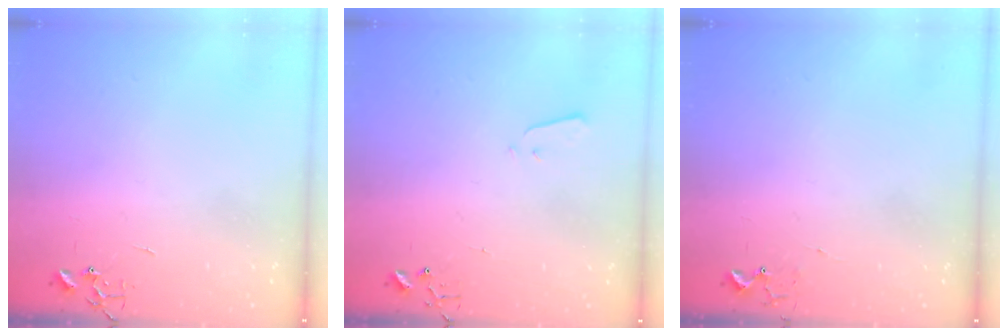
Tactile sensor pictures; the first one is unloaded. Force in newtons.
{"total": 1.9, "press": 1.9, "slide": 0.4}
{"total": 5.4, "press": 5.4, "slide": 0.7}